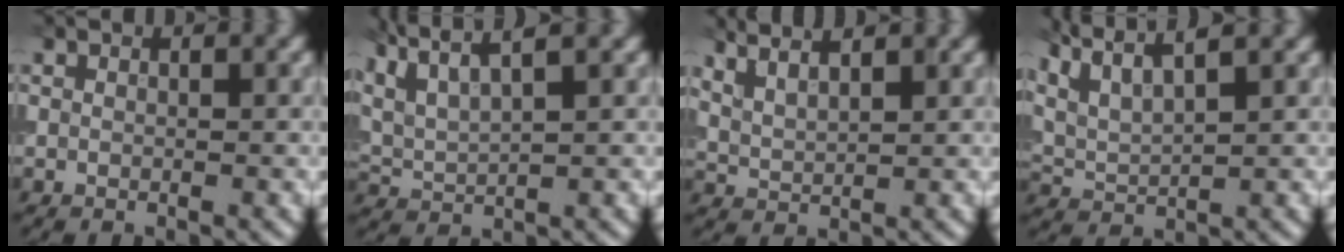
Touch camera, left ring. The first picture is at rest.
{"total": 7.8, "force": [5.7, 2.2, 4.9], "torque": [-0.102, 0.031, 0.076]}
{"total": 4.8, "force": [3.7, 1.6, 2.6], "torque": [-0.037, 0.027, 0.042]}
{"total": 8.5, "force": [6.4, 2.5, 5.1], "torque": [-0.111, 0.033, 0.088]}